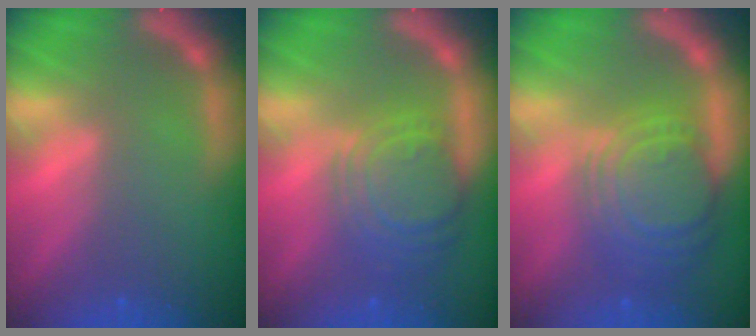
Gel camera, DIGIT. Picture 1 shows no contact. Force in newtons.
{"total": 8.1}
{"total": 10.0}